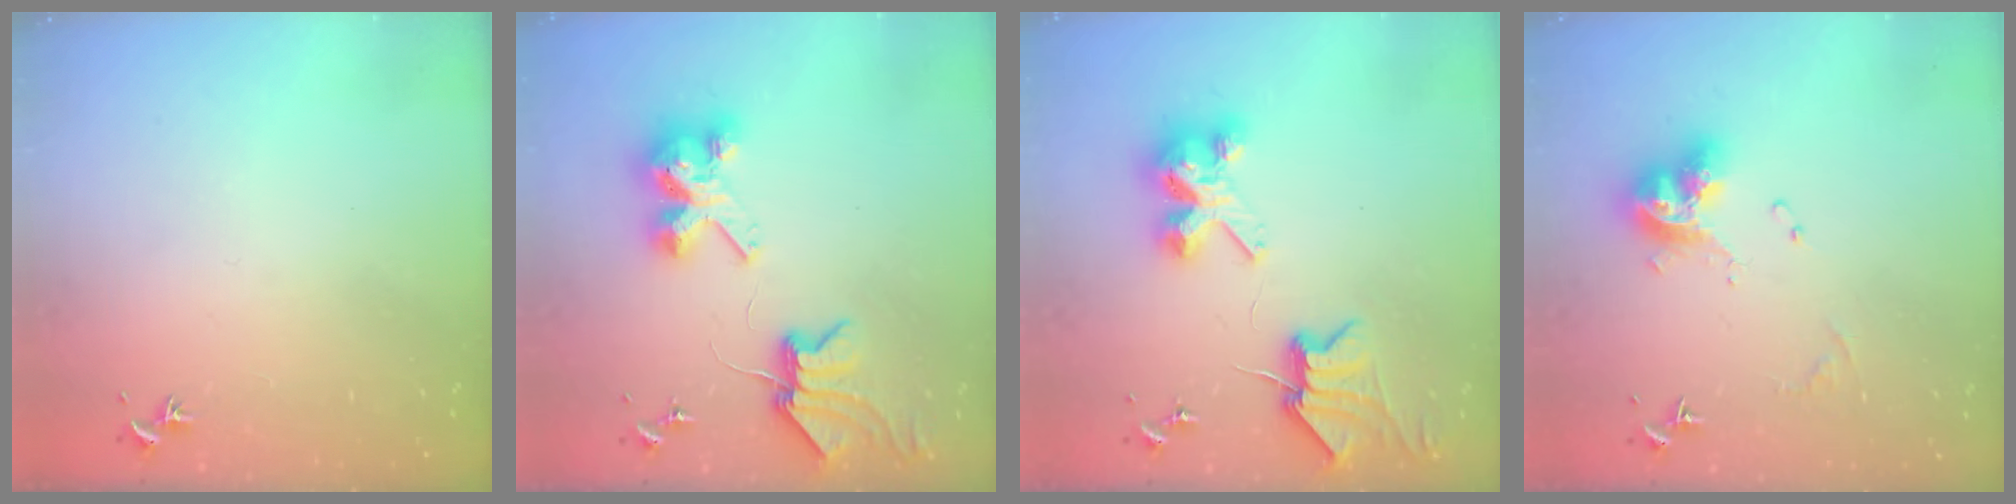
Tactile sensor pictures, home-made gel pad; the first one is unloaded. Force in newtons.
{"total": 9.5, "press": 9.4, "slide": 1.2}
{"total": 9.7, "press": 9.6, "slide": 1.4}
{"total": 12.9, "press": 12.8, "slide": 1.4}